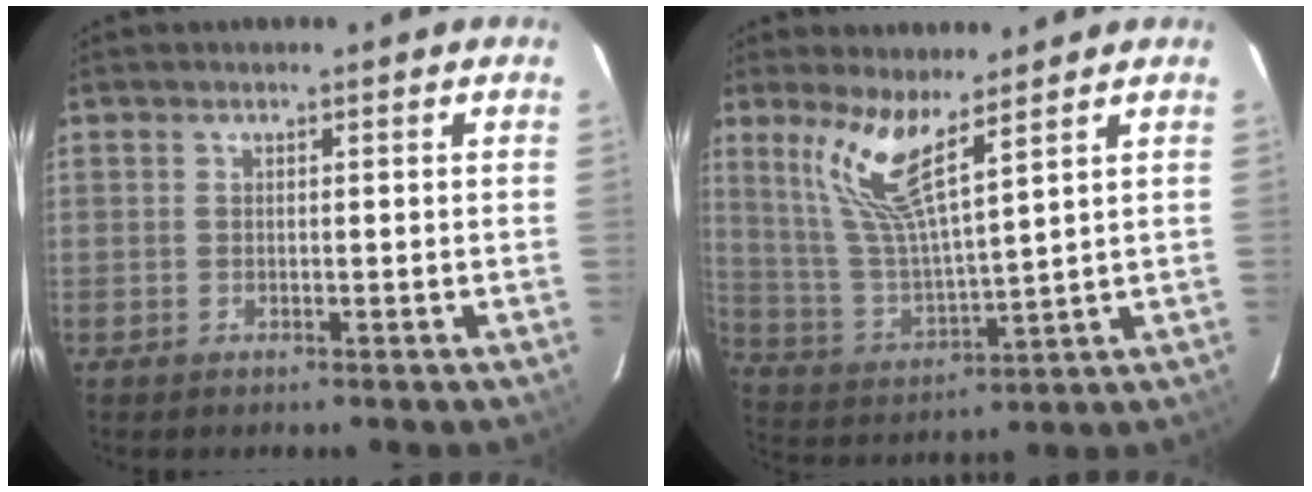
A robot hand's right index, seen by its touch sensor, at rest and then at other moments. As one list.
[{"total": 10.3, "force": [6.9, 1.0, 7.6], "torque": [-0.152, -0.003, 0.150]}]